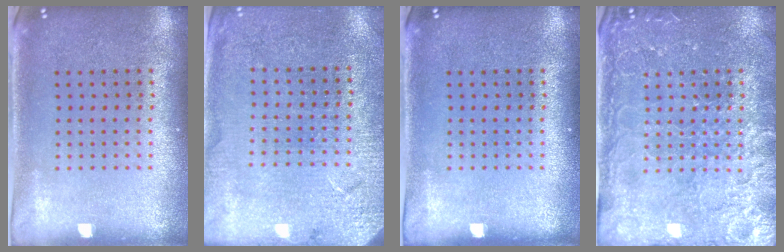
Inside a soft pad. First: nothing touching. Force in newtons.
{"total": 2.7, "press": 2.7, "slide": 0.1}
{"total": 0.0}
{"total": 3.9, "press": 3.8, "slide": 1.0}